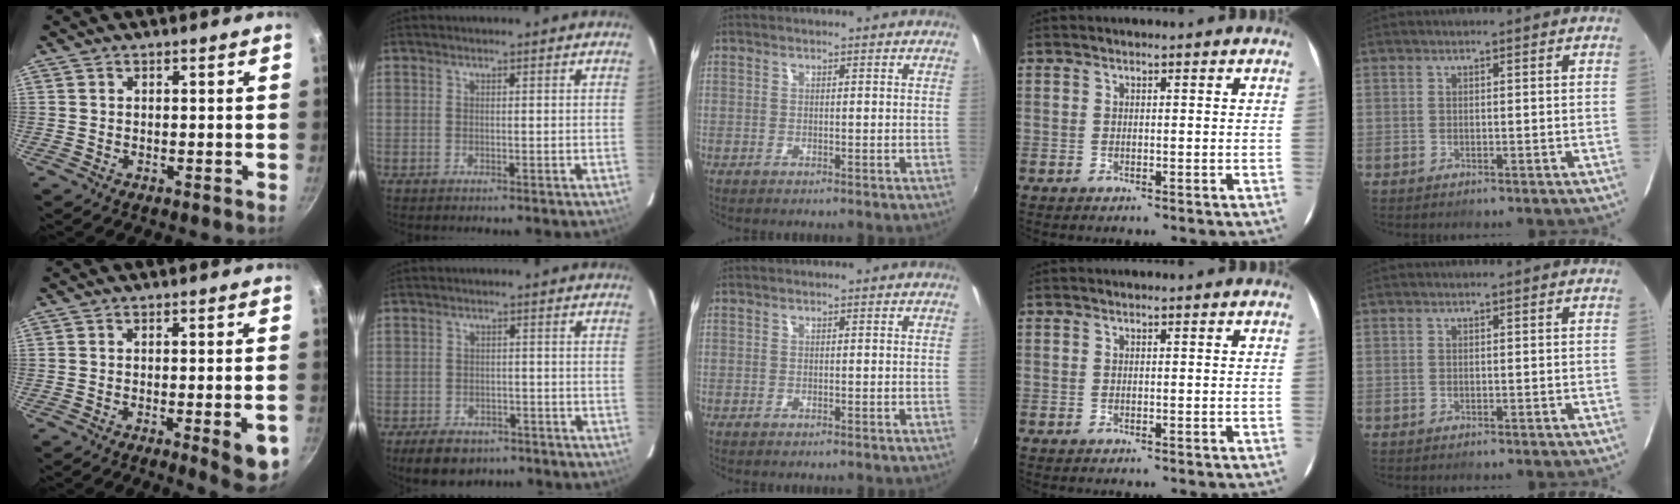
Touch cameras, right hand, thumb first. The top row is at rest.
{"thumb": {"total": 7.7, "force": [-2.9, 1.6, 7.0], "torque": [-0.071, 0.006, -0.035]}, "index": {"total": 7.6, "force": [-5.2, 4.6, 3.0], "torque": [-0.068, 0.004, -0.069]}}